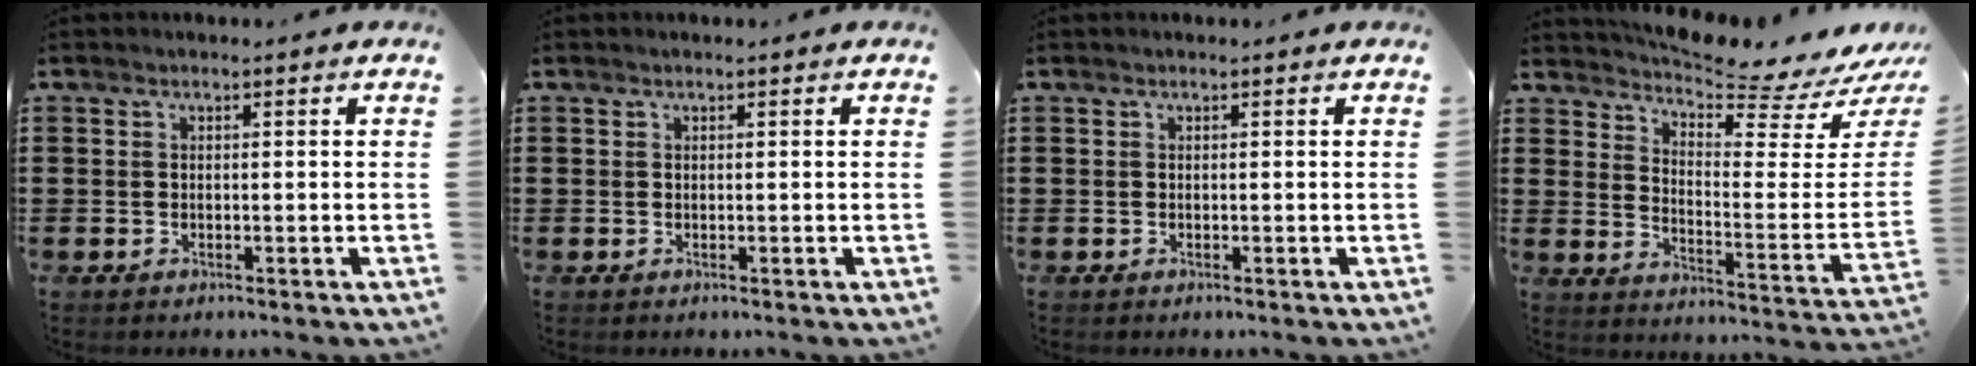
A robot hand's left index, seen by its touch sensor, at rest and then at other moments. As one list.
[{"total": 0.0}, {"total": 0.0}, {"total": 5.8, "force": [5.5, 0.0, 2.1], "torque": [-0.055, -0.062, 0.088]}]